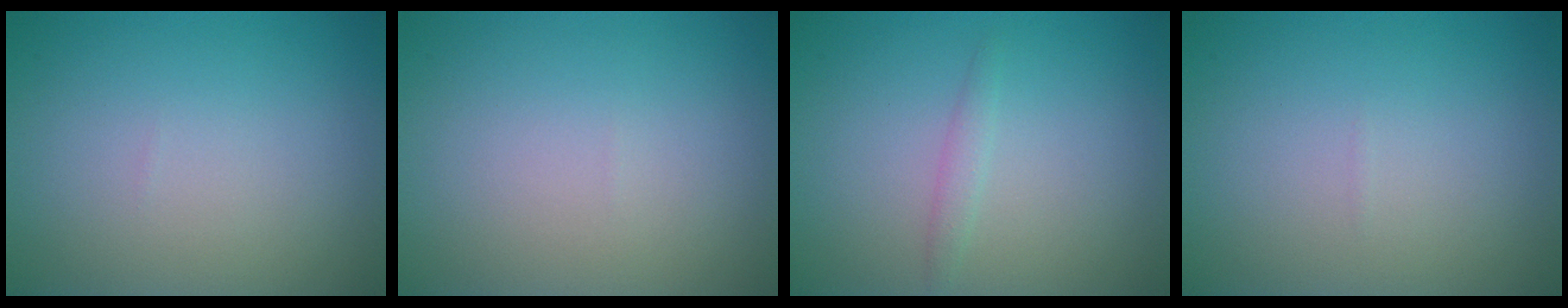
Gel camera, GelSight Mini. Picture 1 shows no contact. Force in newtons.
{"total": 0.0}
{"total": 0.5, "press": 0.5, "slide": 0.1}
{"total": 0.0}